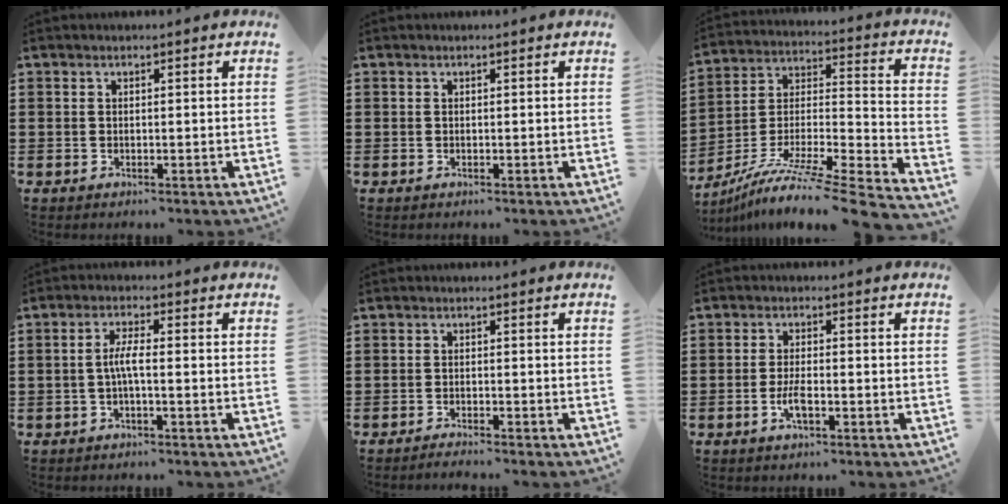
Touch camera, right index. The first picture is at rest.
{"total": 0.0}
{"total": 8.8, "force": [-6.9, 0.3, 5.3], "torque": [-0.098, -0.010, -0.140]}
{"total": 3.2, "force": [-0.8, 0.4, 3.1], "torque": [-0.071, -0.004, -0.020]}
{"total": 1.4, "force": [-1.4, -0.2, 0.2], "torque": [-0.005, 0.003, -0.027]}
{"total": 3.2, "force": [-1.3, 0.9, 2.8], "torque": [-0.064, -0.004, -0.027]}